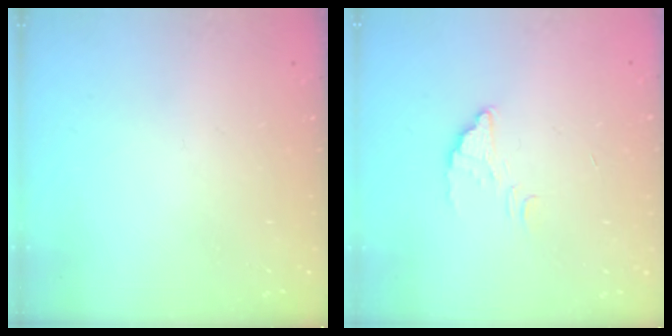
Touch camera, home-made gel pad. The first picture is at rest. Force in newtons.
{"total": 3.1, "press": 3.1, "slide": 0.2}